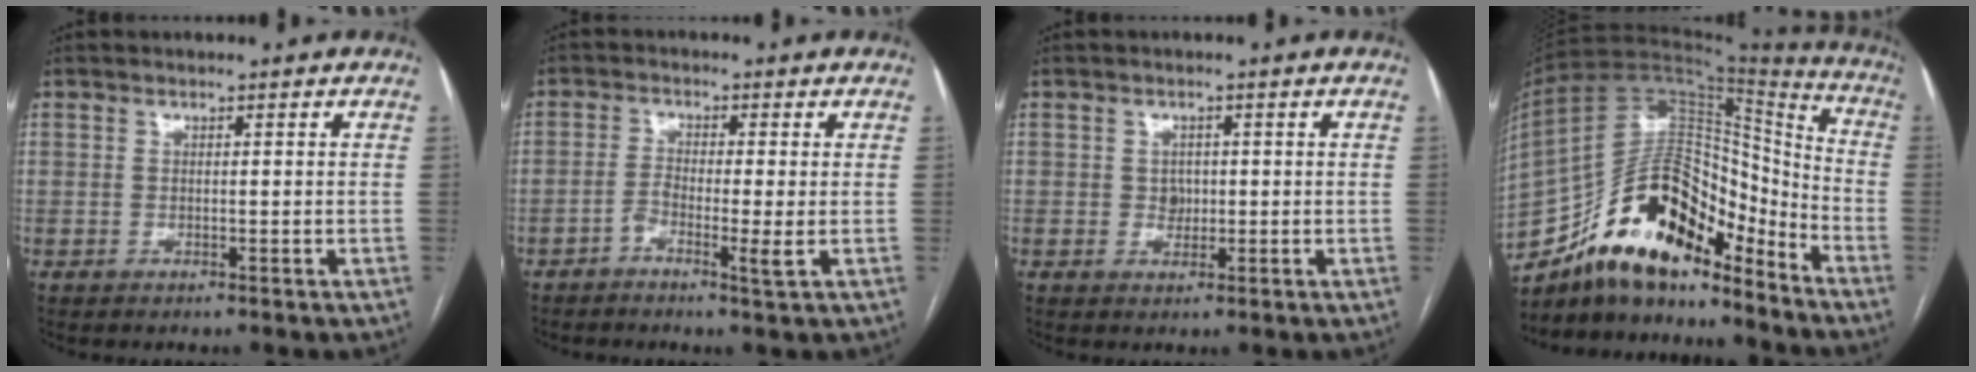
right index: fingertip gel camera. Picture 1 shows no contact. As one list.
[{"total": 3.6, "force": [-1.5, 0.2, 3.3], "torque": [-0.063, 0.000, -0.030]}, {"total": 1.9, "force": [0.0, 1.6, 1.0], "torque": [-0.012, 0.003, 0.002]}, {"total": 19.6, "force": [-15.0, 6.7, 10.7], "torque": [-0.187, 0.043, -0.262]}]